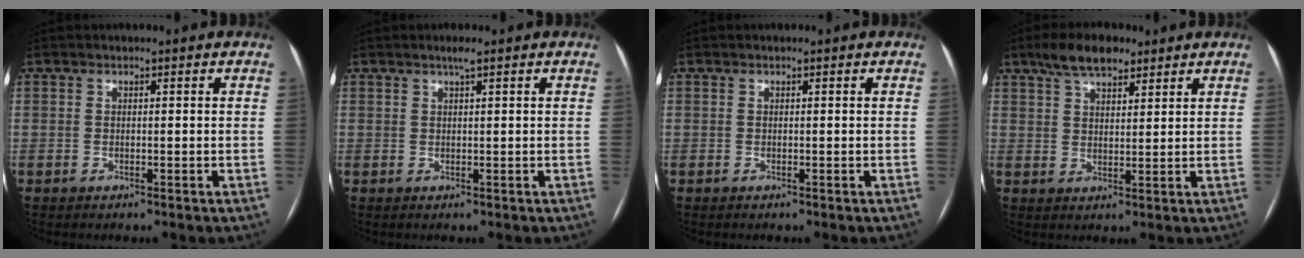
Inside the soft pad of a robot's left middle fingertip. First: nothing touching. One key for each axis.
{"total": 1.2, "fx": 0.8, "fy": -0.1, "fz": 0.9, "tx": -0.017, "ty": 0.003, "tz": 0.016}
{"total": 0.0}
{"total": 7.2, "fx": 5.2, "fy": 2.7, "fz": 4.2, "tx": -0.077, "ty": 0.017, "tz": 0.092}